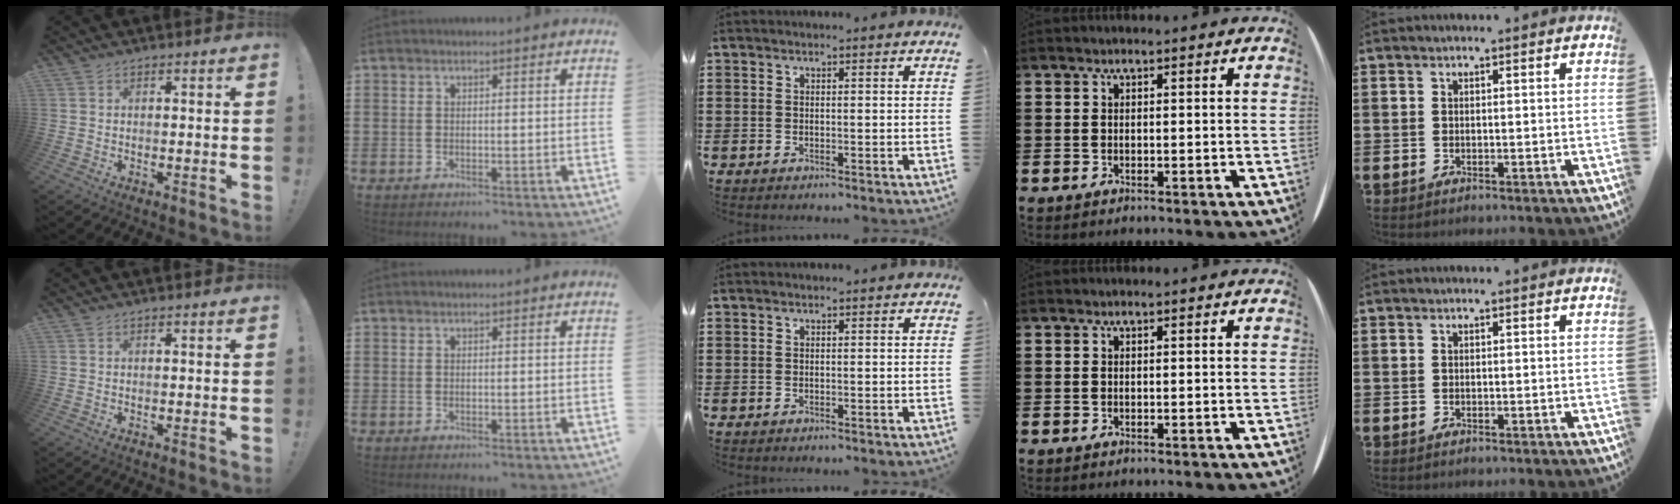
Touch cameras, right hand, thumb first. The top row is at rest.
{}